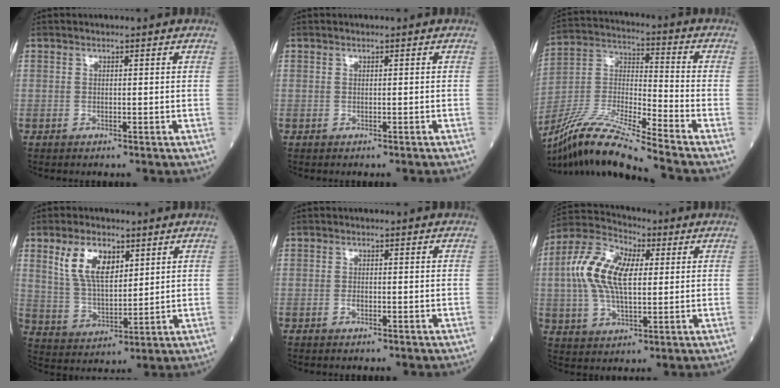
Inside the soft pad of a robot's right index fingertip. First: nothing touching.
{"total": 0.0}
{"total": 15.3, "force": [-13.2, -1.3, 7.6], "torque": [-0.155, -0.008, -0.250]}
{"total": 8.8, "force": [4.3, 4.3, 6.4], "torque": [-0.130, 0.011, 0.090]}
{"total": 0.8, "force": [-0.3, 0.3, 0.7], "torque": [-0.013, 0.001, -0.005]}
{"total": 13.1, "force": [2.3, 6.4, 11.2], "torque": [-0.251, 0.033, 0.041]}